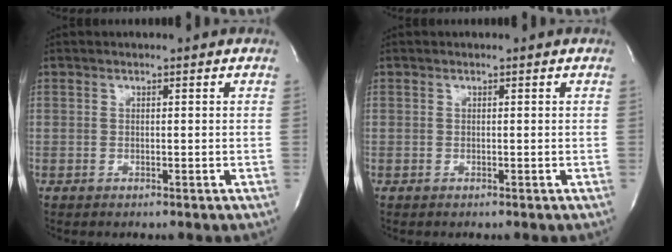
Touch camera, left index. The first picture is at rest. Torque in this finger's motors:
{"motor_torque": [0.00, 0.00, 0.00, 0.00]}